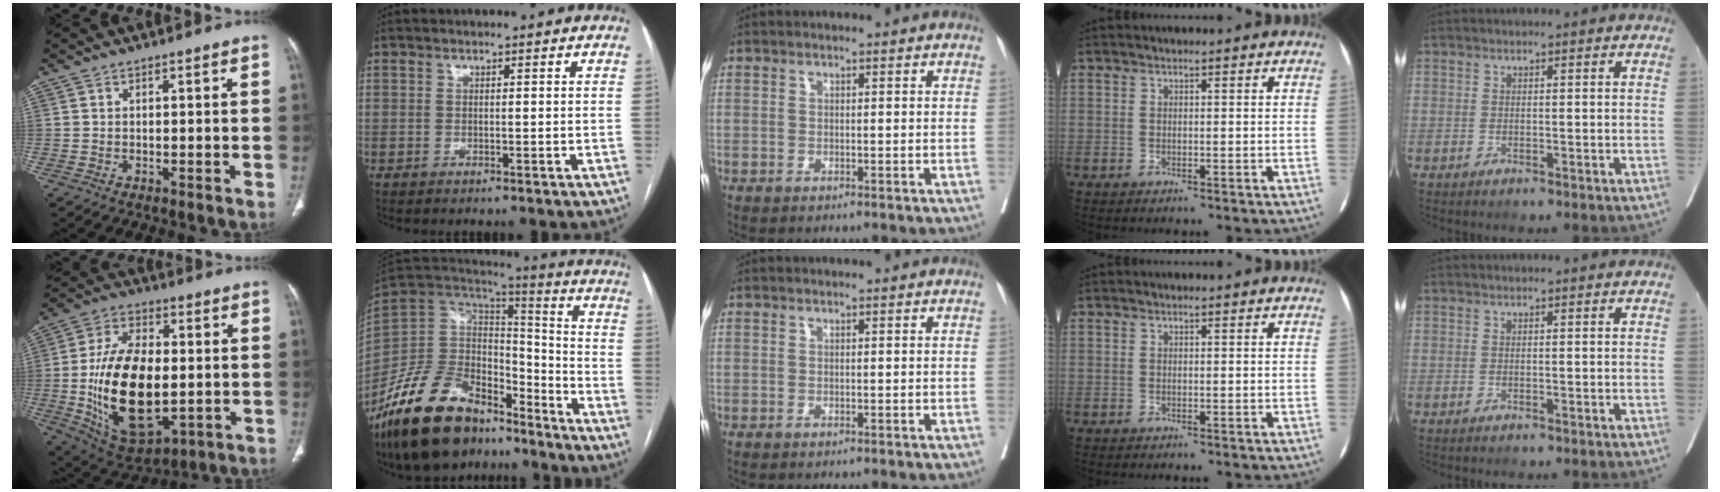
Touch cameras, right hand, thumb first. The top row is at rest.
{"thumb": {"total": 22.1, "force": [-1.9, 12.2, 18.4], "torque": [-0.319, -0.003, -0.013]}, "index": {"total": 21.9, "force": [-16.0, 10.2, 10.9], "torque": [-0.231, 0.031, -0.283]}}